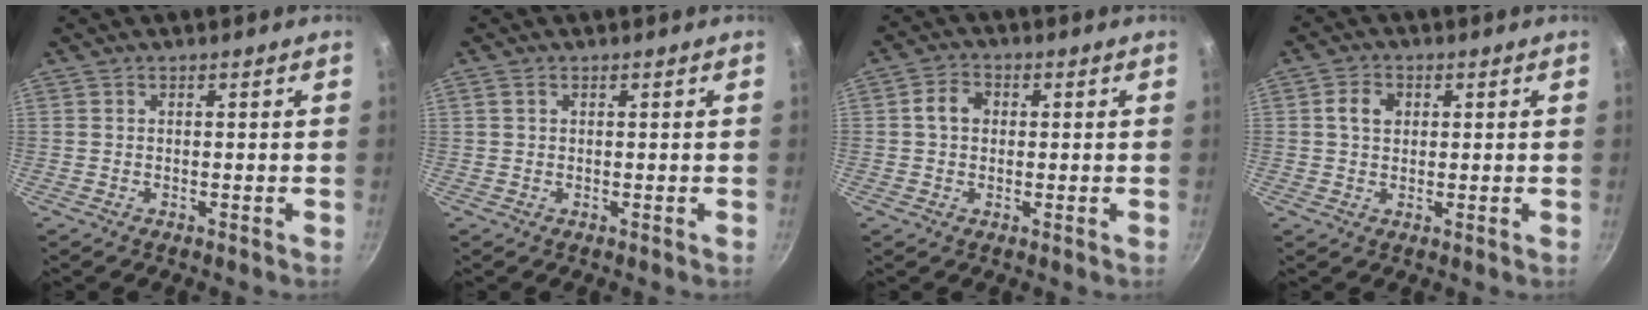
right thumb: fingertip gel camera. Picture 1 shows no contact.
{"total": 0.9, "force": [0.4, 0.6, 0.6], "torque": [-0.011, 0.002, 0.007]}
{"total": 4.3, "force": [0.5, 3.4, 2.6], "torque": [-0.035, 0.012, 0.001]}
{"total": 4.0, "force": [1.0, 3.0, 2.5], "torque": [-0.034, 0.005, 0.013]}